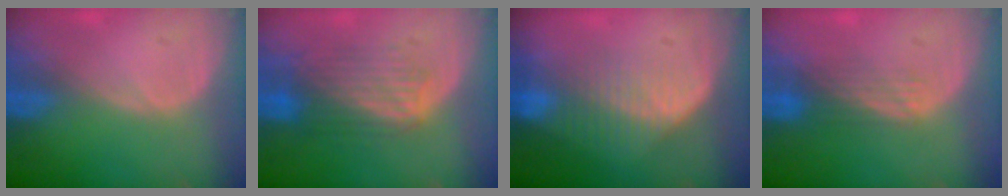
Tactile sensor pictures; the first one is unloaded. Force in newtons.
{"total": 6.4, "press": 6.4, "slide": 0.6}
{"total": 7.2, "press": 6.7, "slide": 2.7}
{"total": 3.9, "press": 3.2, "slide": 2.3}